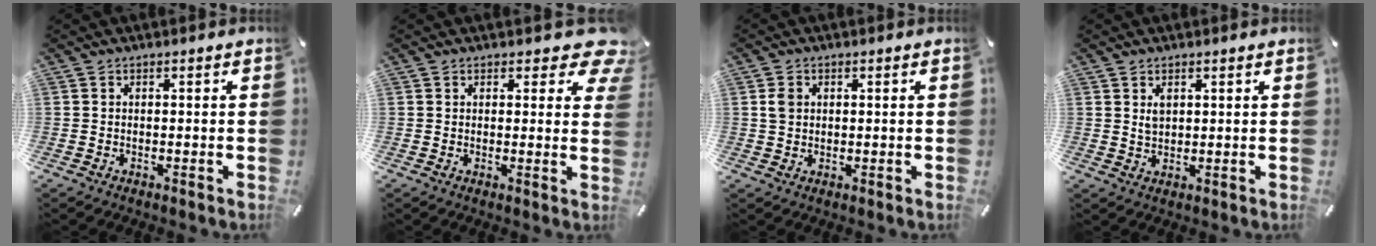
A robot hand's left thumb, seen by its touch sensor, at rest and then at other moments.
{"total": 7.0, "force": [4.0, 3.5, 4.6], "torque": [-0.040, -0.023, 0.064]}
{"total": 2.4, "force": [0.6, 2.1, 0.9], "torque": [-0.013, 0.003, 0.008]}
{"total": 2.2, "force": [1.1, 1.5, 1.1], "torque": [-0.017, -0.003, 0.018]}